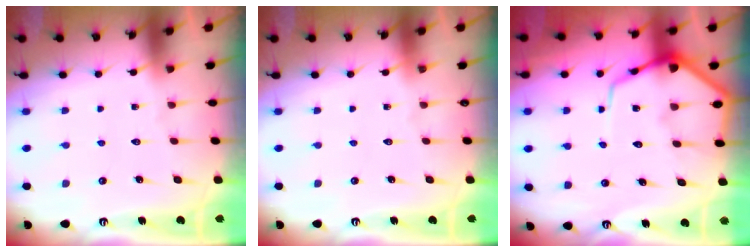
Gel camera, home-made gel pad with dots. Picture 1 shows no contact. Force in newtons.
{"total": 0.0}
{"total": 9.4, "press": 9.3, "slide": 0.9}